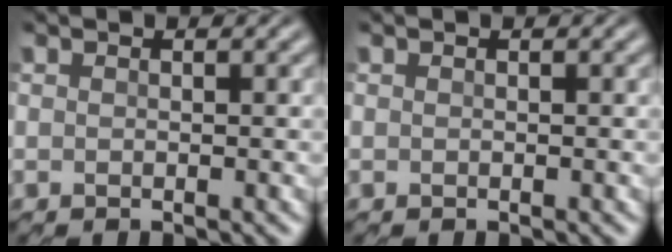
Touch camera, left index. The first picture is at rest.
{"total": 0.0}